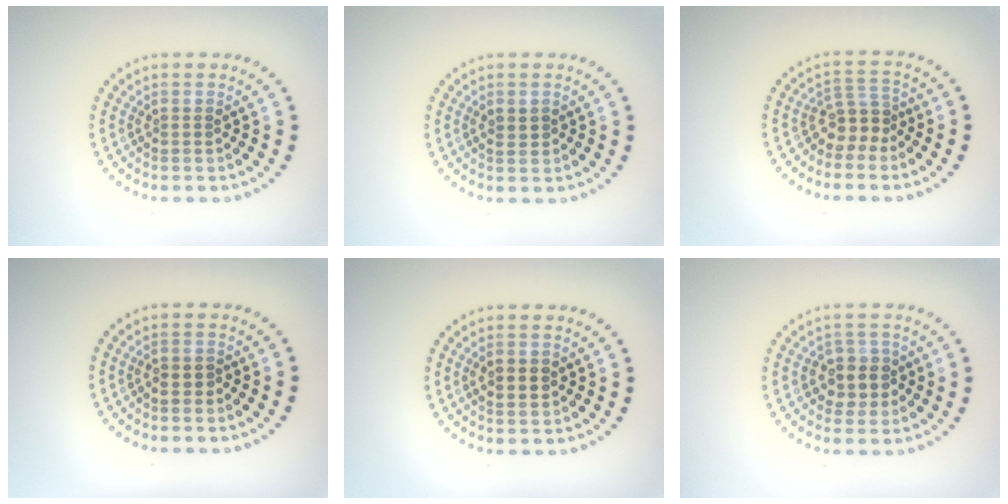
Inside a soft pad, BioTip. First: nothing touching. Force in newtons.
{"total": 0.8, "press": 0.8, "slide": 0.3}
{"total": 2.7, "press": 1.9, "slide": 1.9}
{"total": 0.8, "press": 0.6, "slide": 0.5}
{"total": 1.8, "press": 1.8, "slide": 0.2}
{"total": 2.8, "press": 2.7, "slide": 0.8}